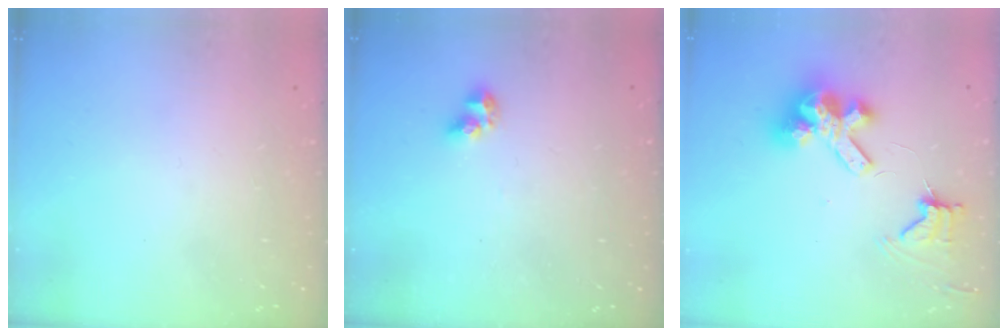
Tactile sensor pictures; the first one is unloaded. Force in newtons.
{"total": 5.0, "press": 5.0, "slide": 0.1}
{"total": 11.4, "press": 11.3, "slide": 1.5}